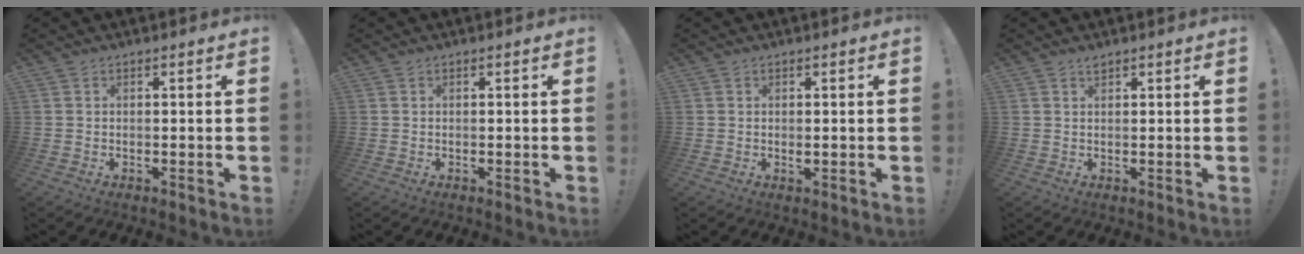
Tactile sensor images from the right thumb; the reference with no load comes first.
{"total": 0.0}
{"total": 0.8, "force": [0.2, 0.3, 0.7], "torque": [-0.010, -0.002, 0.003]}
{"total": 1.1, "force": [0.9, 0.2, 0.6], "torque": [-0.012, 0.000, 0.018]}